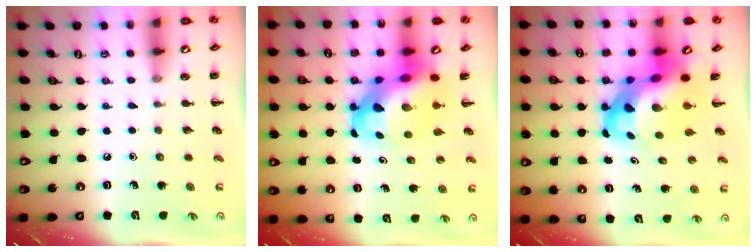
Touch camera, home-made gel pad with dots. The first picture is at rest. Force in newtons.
{"total": 11.8, "press": 11.3, "slide": 3.1}
{"total": 10.0, "press": 9.6, "slide": 2.7}